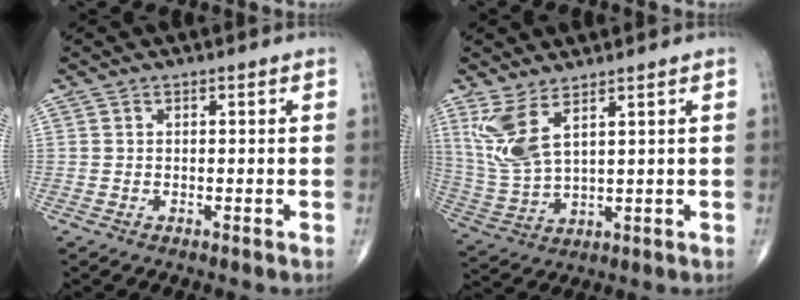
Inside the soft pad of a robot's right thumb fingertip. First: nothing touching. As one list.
[{"total": 8.7, "force": [4.7, 2.9, 6.7], "torque": [-0.156, -0.026, 0.111]}]